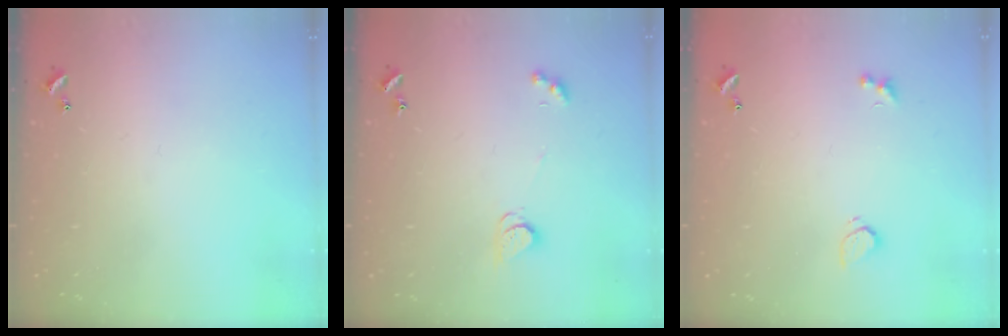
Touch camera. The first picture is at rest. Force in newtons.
{"total": 2.5, "press": 2.4, "slide": 0.3}
{"total": 2.1, "press": 1.8, "slide": 1.2}